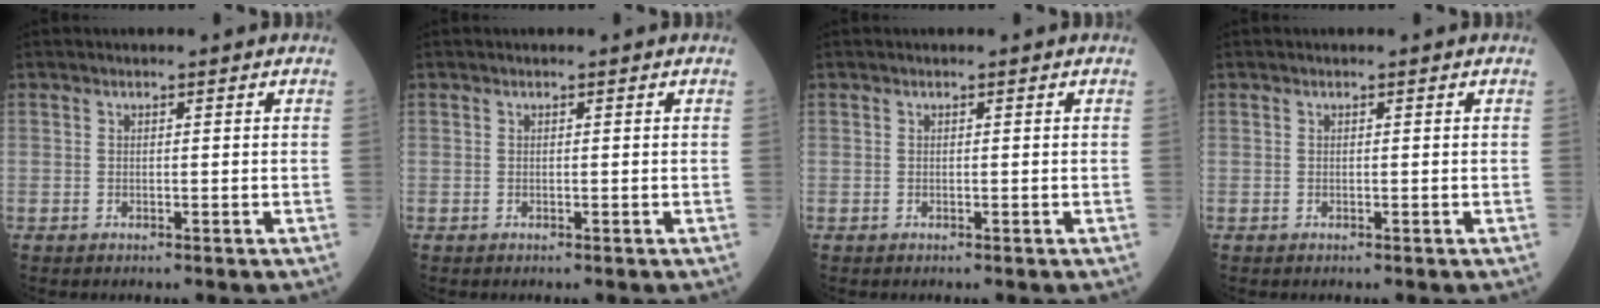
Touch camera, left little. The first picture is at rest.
{"total": 0.0}
{"total": 0.0}
{"total": 0.0}